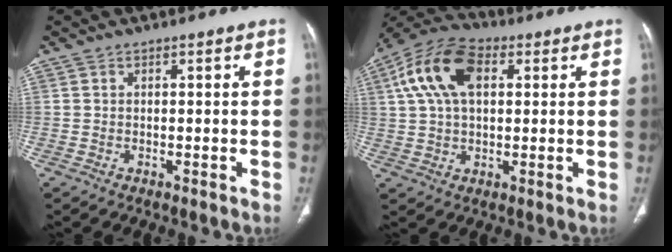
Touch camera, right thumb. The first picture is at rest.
{"total": 13.6, "force": [4.0, 8.0, 10.3], "torque": [-0.199, 0.021, 0.067]}